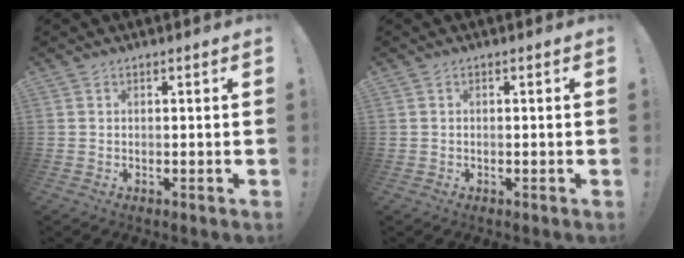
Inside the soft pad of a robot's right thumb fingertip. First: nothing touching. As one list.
[{"total": 0.0}]